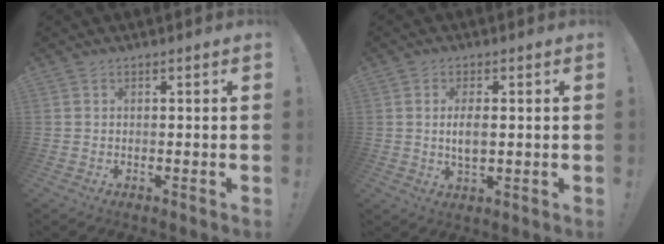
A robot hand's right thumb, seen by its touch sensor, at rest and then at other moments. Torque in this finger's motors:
{"motor_torque": [-0.38, 0.33, 0.15, 0.26, 0.06]}